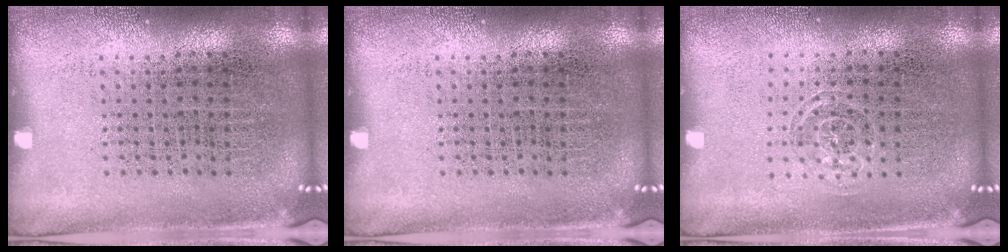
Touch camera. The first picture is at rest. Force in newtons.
{"total": 0.0}
{"total": 0.9, "press": 0.6, "slide": 0.7}